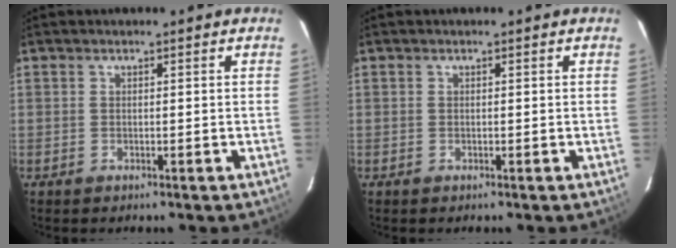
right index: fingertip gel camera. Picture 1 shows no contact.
{"total": 0.0}